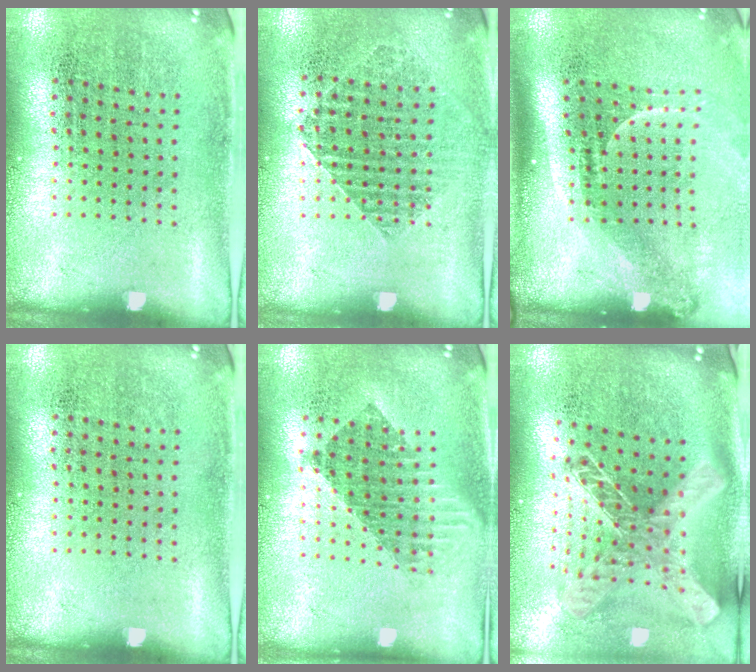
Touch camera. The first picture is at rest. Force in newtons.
{"total": 1.2, "press": 1.2, "slide": 0.4}
{"total": 2.2, "press": 1.5, "slide": 1.6}
{"total": 0.0}
{"total": 1.6, "press": 1.4, "slide": 0.9}
{"total": 2.3, "press": 1.7, "slide": 1.5}